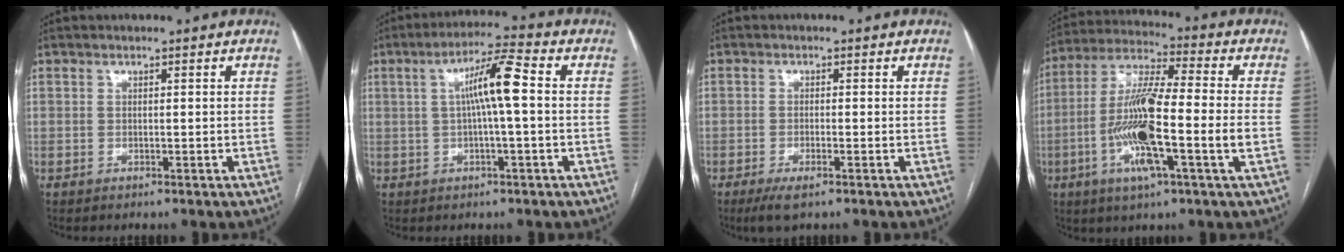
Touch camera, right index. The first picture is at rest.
{"total": 7.7, "force": [0.8, 0.3, 7.7], "torque": [-0.136, 0.019, 0.010]}
{"total": 3.3, "force": [-1.9, 0.5, 2.6], "torque": [-0.051, -0.009, -0.035]}
{"total": 15.5, "force": [-3.3, 0.9, 15.1], "torque": [-0.295, -0.003, -0.067]}